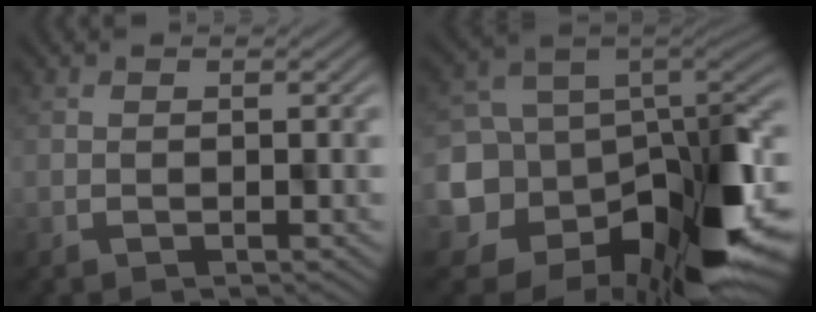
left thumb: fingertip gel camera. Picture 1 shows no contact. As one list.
[{"total": 13.0, "force": [-2.6, 9.7, 8.1], "torque": [-0.150, -0.038, -0.036]}]